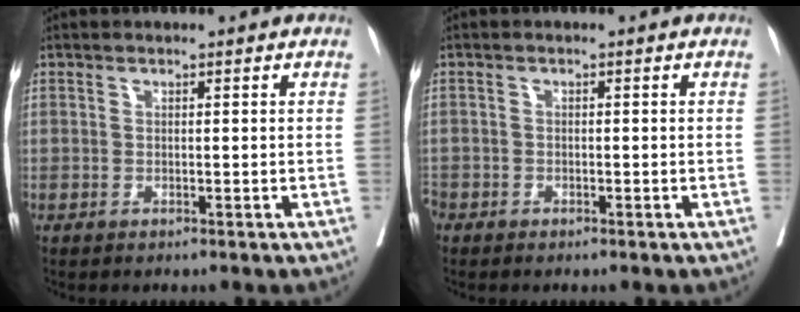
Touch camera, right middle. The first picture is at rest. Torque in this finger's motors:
{"motor_torque": [1.08, -1.06, 0.41, 0.05]}